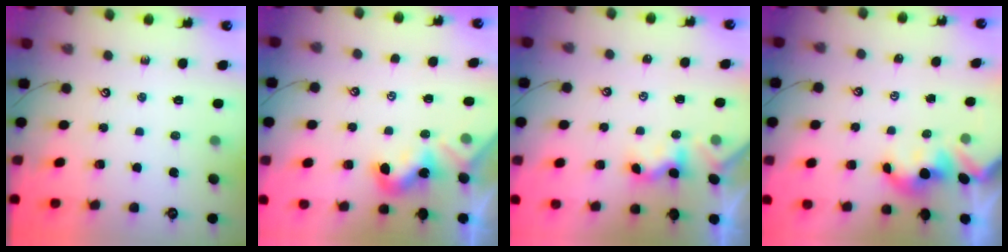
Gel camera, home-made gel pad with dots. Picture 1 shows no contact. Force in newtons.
{"total": 2.0, "press": 2.0, "slide": 0.5}
{"total": 1.2, "press": 1.1, "slide": 0.5}
{"total": 1.7, "press": 1.6, "slide": 0.2}